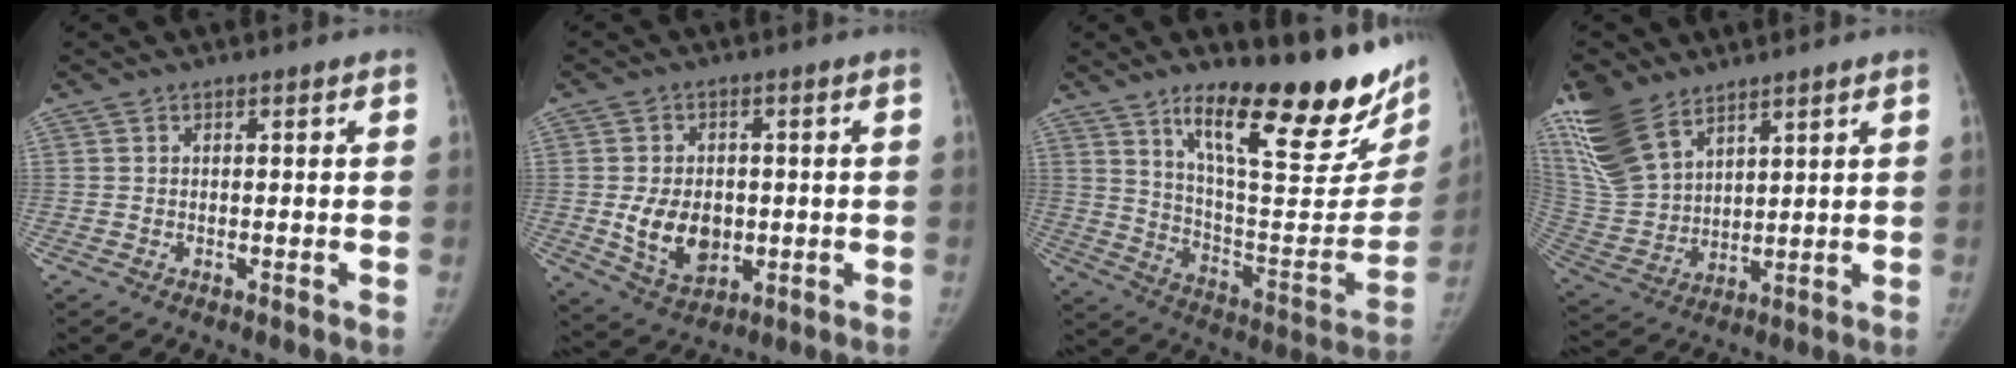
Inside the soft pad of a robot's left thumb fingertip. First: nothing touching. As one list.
[{"total": 9.5, "force": [-0.8, 6.9, 6.5], "torque": [-0.088, -0.008, 0.001]}, {"total": 29.6, "force": [18.5, 8.2, 21.6], "torque": [-0.267, -0.087, 0.287]}, {"total": 16.0, "force": [10.5, 8.5, 8.5], "torque": [-0.178, -0.034, 0.222]}]